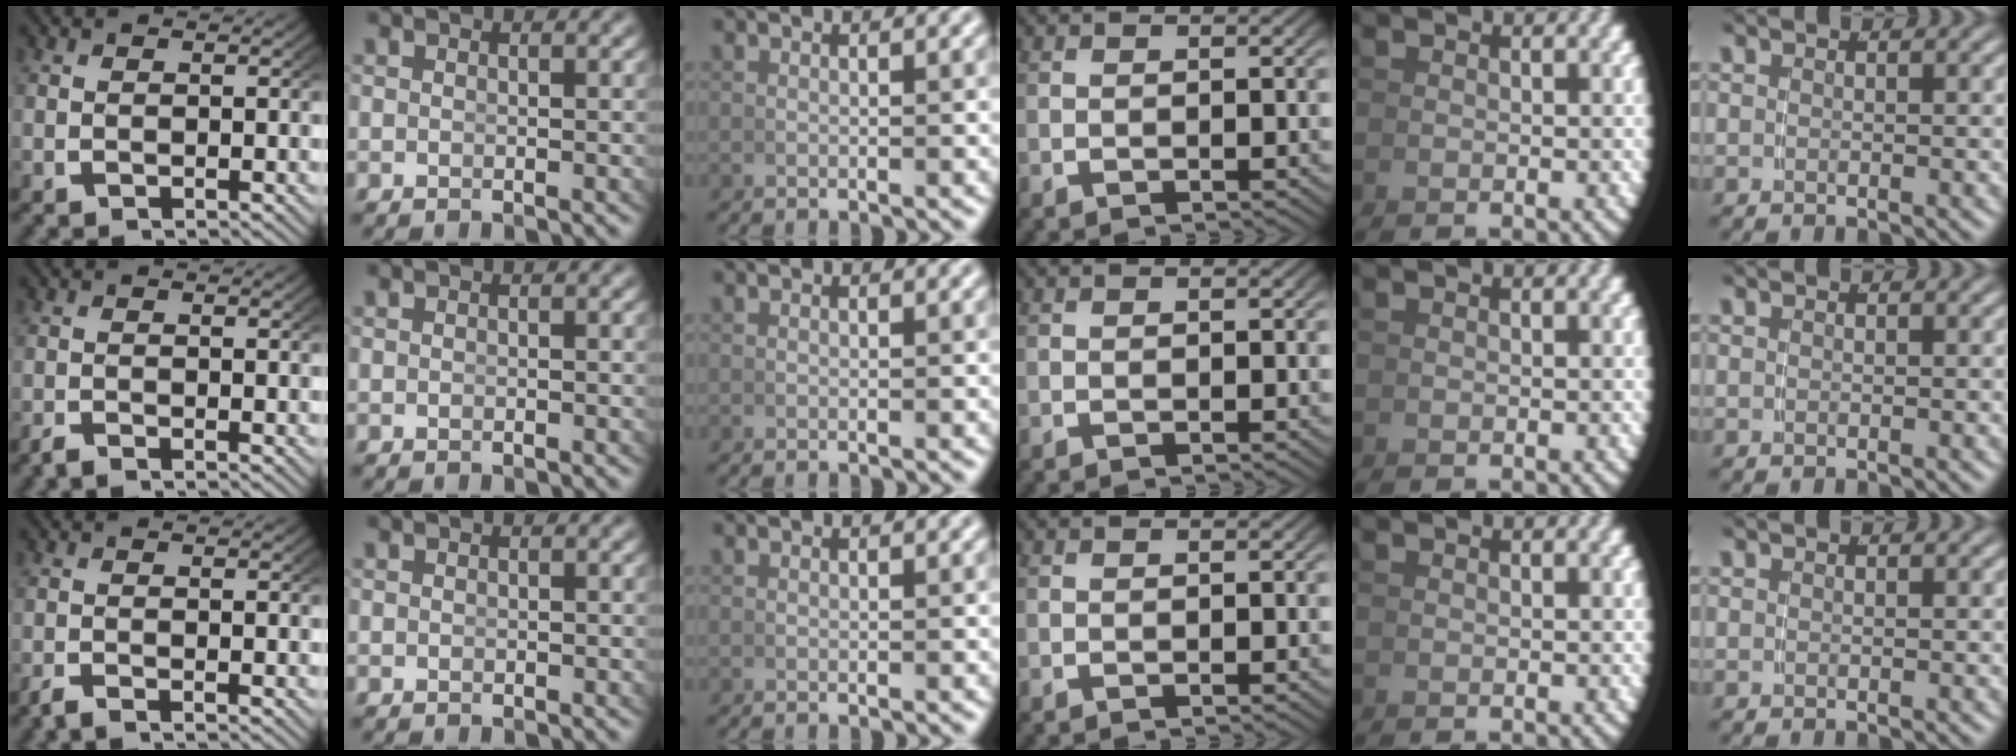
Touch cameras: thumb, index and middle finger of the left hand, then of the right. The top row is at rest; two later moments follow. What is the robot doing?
{"motion": "grasp_and_lifting", "object": "calculator"}